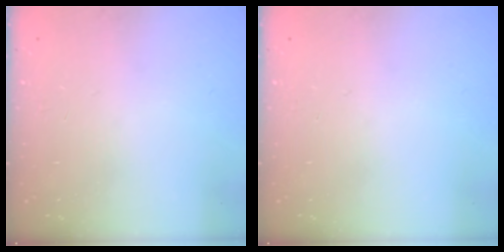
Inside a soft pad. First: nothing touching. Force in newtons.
{"total": 0.0}